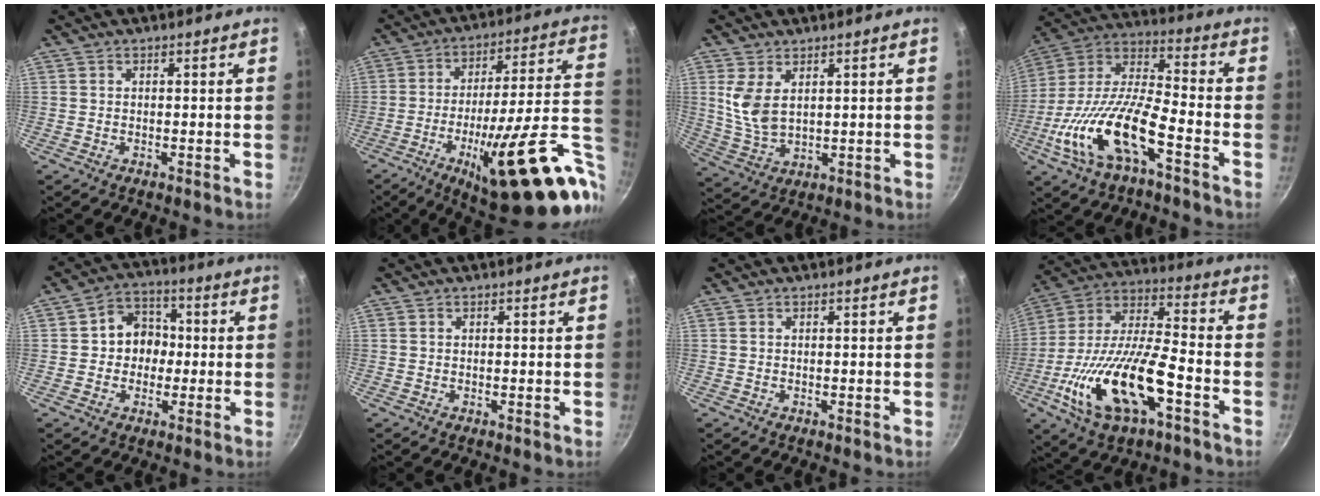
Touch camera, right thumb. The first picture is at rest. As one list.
[{"total": 30.0, "force": [-9.7, 7.4, 27.4], "torque": [-0.352, 0.010, -0.140]}, {"total": 7.6, "force": [2.6, 4.4, 5.7], "torque": [-0.109, -0.024, 0.059]}, {"total": 19.5, "force": [-8.1, 7.2, 16.1], "torque": [-0.312, 0.046, -0.169]}, {"total": 8.4, "force": [-0.1, 7.3, 4.1], "torque": [-0.015, 0.019, -0.014]}, {"total": 0.0}, {"total": 0.0}, {"total": 21.8, "force": [-7.9, 8.7, 18.4], "torque": [-0.345, 0.029, -0.151]}]